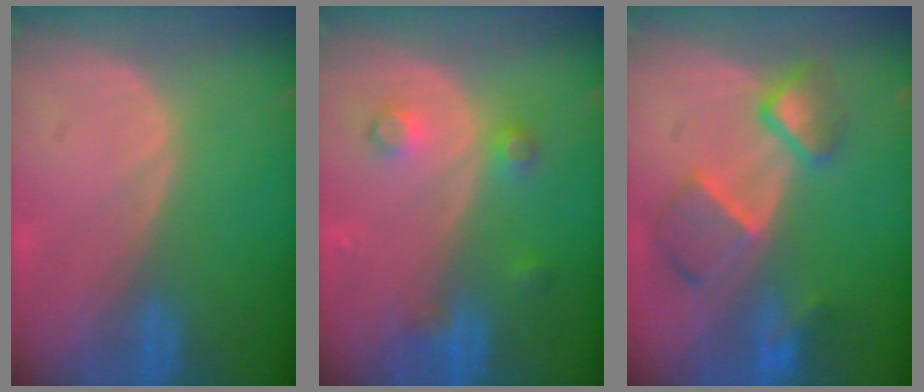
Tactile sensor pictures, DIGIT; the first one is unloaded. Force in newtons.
{"total": 3.7, "press": 3.4, "slide": 1.5}
{"total": 7.5, "press": 6.7, "slide": 3.4}